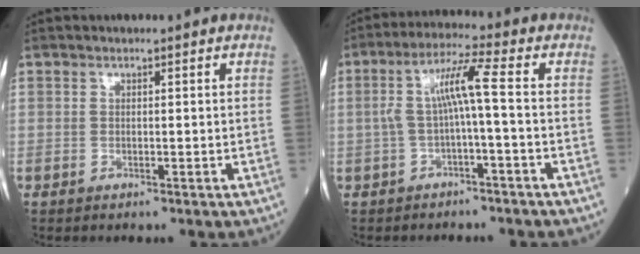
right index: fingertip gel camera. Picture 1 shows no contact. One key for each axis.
{"total": 6.3, "fx": -0.5, "fy": -0.2, "fz": 6.3, "tx": -0.123, "ty": 0.029, "tz": -0.007}